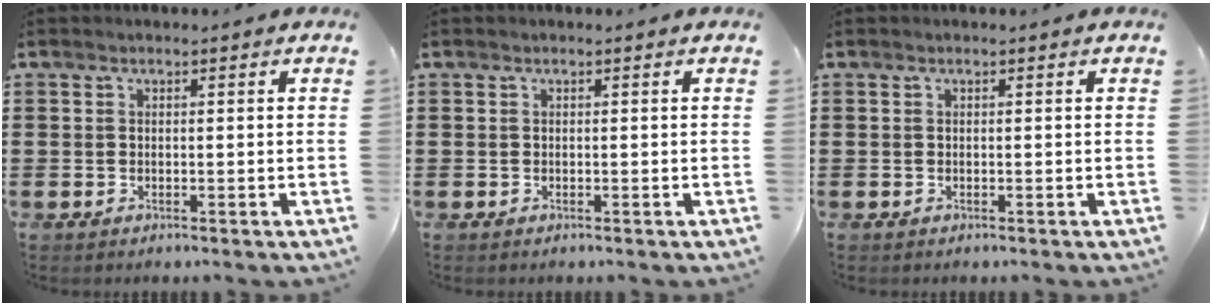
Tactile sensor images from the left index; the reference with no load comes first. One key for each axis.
{"total": 0.0}
{"total": 0.0}